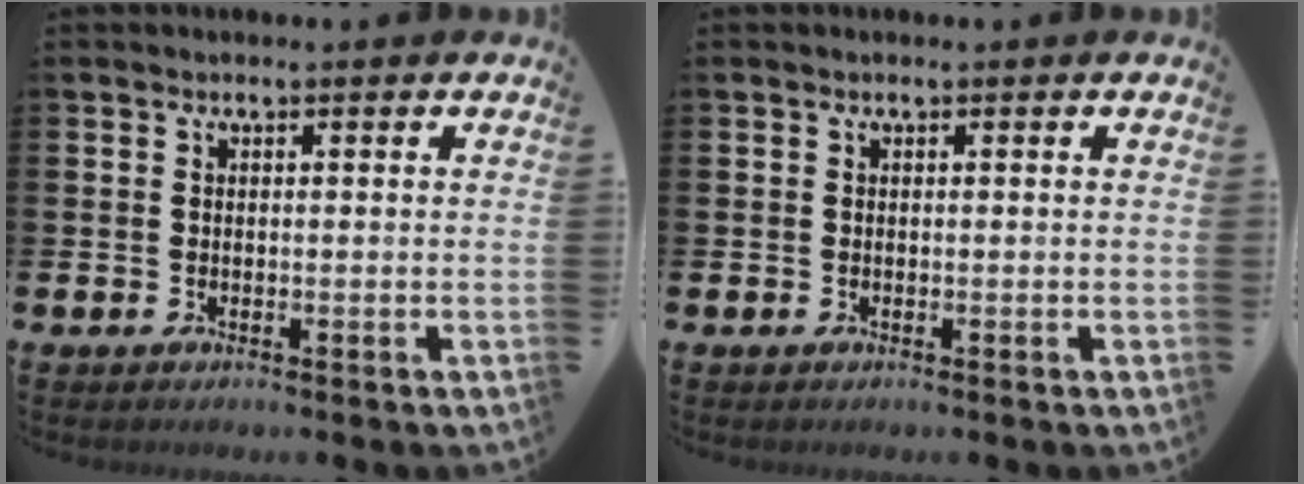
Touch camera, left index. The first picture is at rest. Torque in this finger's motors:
{"motor_torque": [0.03, 0.02, 0.00, 0.00]}